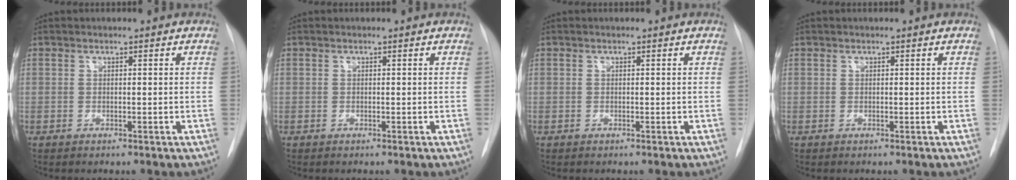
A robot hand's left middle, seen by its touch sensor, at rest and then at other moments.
{"total": 0.0}
{"total": 0.0}
{"total": 0.0}